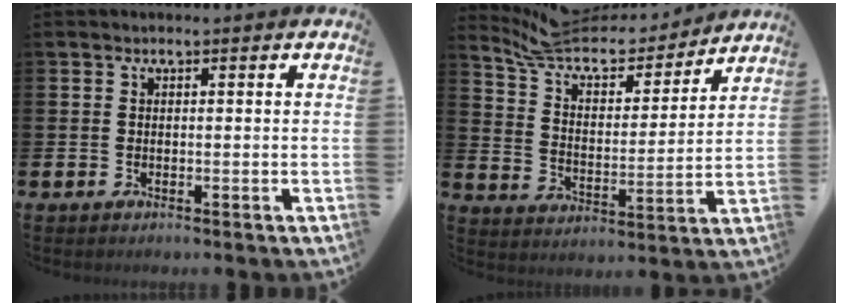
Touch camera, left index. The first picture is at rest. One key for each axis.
{"total": 8.7, "fx": 8.0, "fy": 2.9, "fz": 2.1, "tx": -0.080, "ty": -0.062, "tz": 0.137}